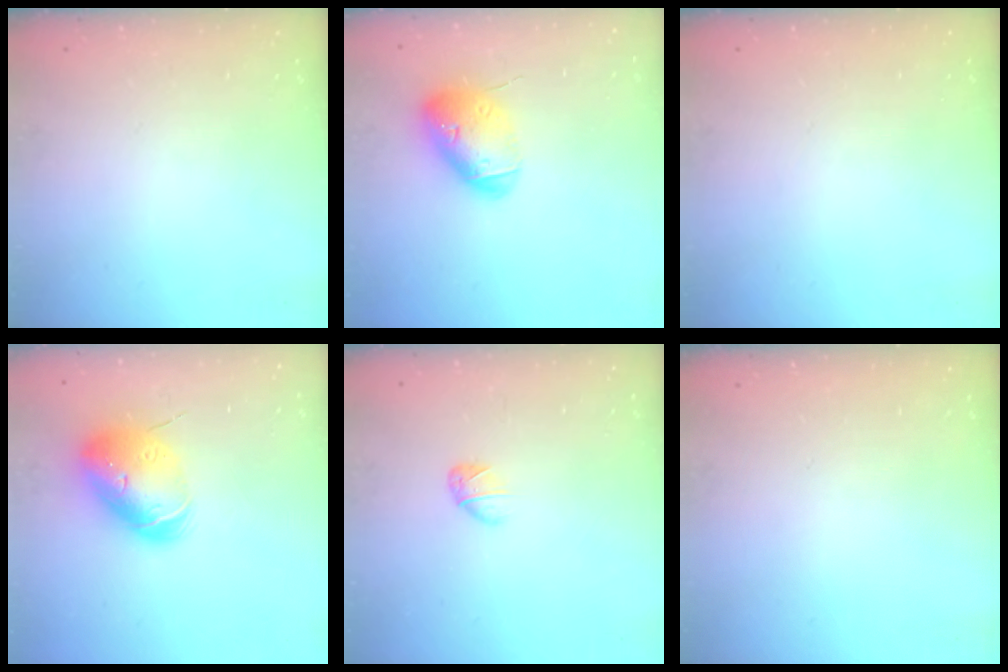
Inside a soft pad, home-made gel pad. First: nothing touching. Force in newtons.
{"total": 15.3, "press": 15.1, "slide": 2.4}
{"total": 0.0}
{"total": 16.0, "press": 15.8, "slide": 2.6}
{"total": 3.3, "press": 3.2, "slide": 0.8}
{"total": 0.0}